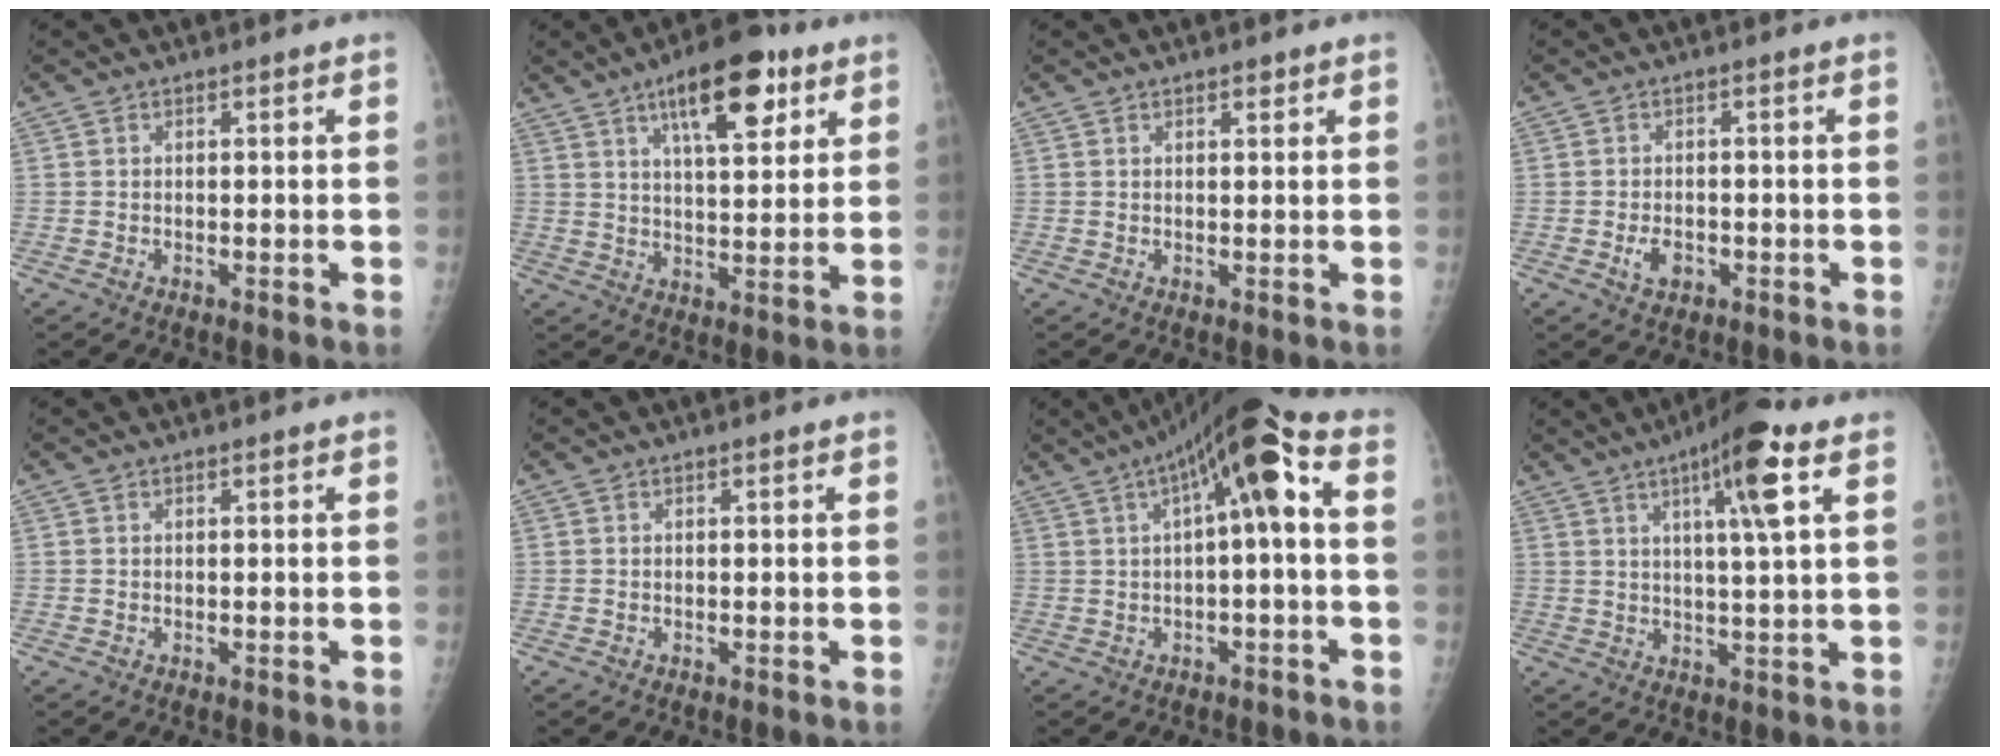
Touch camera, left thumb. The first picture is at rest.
{"total": 13.8, "force": [7.3, 5.2, 10.6], "torque": [-0.133, -0.025, 0.109]}
{"total": 1.2, "force": [0.8, 0.5, 0.7], "torque": [-0.004, -0.004, 0.012]}
{"total": 3.3, "force": [-1.2, 2.2, 2.1], "torque": [-0.030, 0.005, -0.017]}
{"total": 0.0}
{"total": 0.0}
{"total": 11.7, "force": [2.1, 2.8, 11.2], "torque": [-0.177, 0.055, 0.029]}
{"total": 10.4, "force": [4.7, 1.0, 9.2], "torque": [-0.147, -0.012, 0.069]}